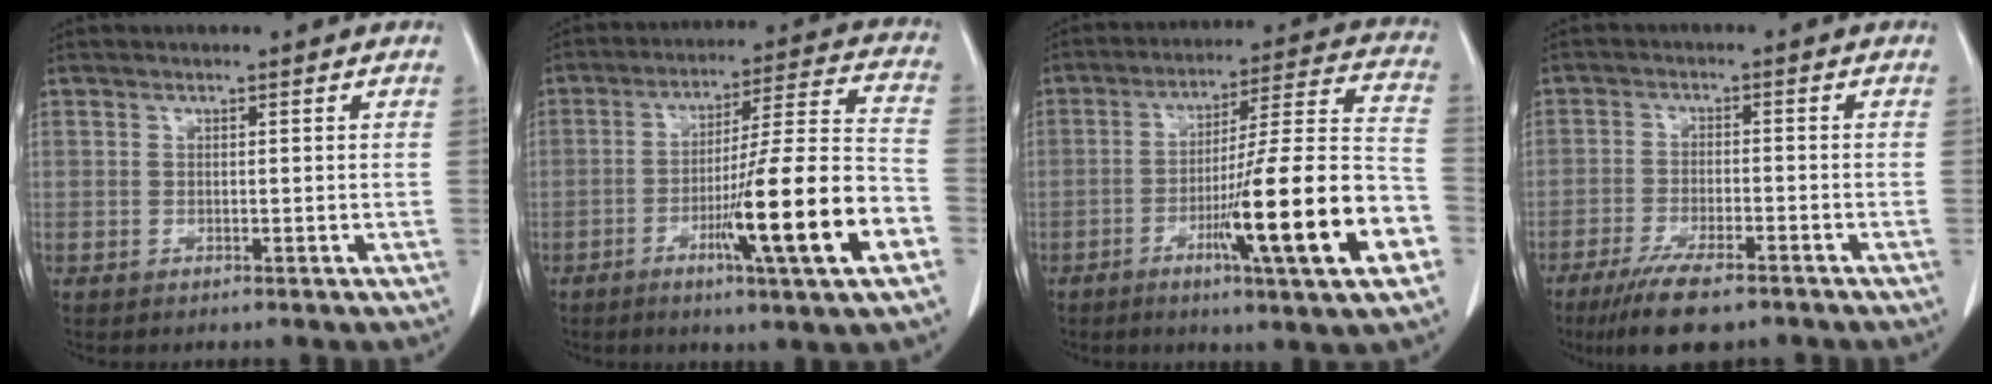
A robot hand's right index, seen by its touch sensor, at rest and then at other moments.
{"total": 17.9, "force": [-6.5, -0.2, 16.7], "torque": [-0.255, -0.006, -0.101]}
{"total": 20.5, "force": [-7.2, 0.2, 19.2], "torque": [-0.265, -0.004, -0.113]}
{"total": 9.2, "force": [-6.8, 1.9, 5.9], "torque": [-0.099, -0.019, -0.105]}